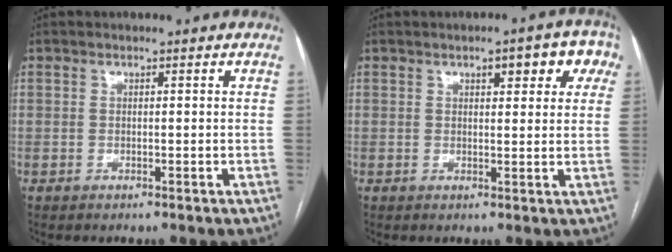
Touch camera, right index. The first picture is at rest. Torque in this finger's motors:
{"motor_torque": [0.58, 0.56, 0.08, 0.04]}